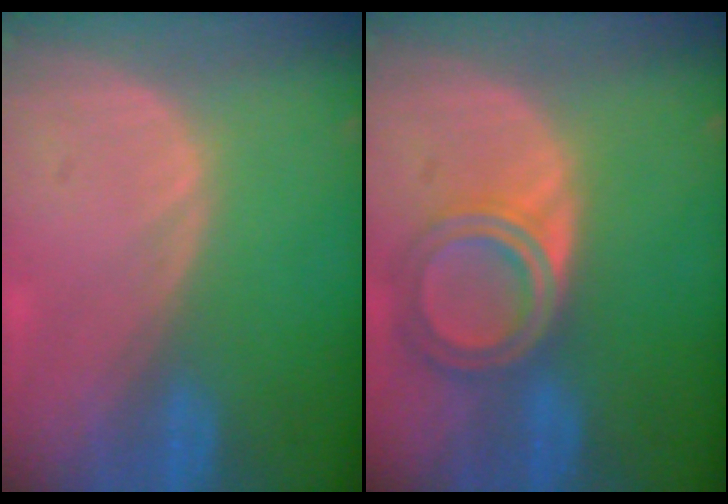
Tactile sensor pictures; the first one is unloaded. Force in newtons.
{"total": 6.4, "press": 5.7, "slide": 3.0}